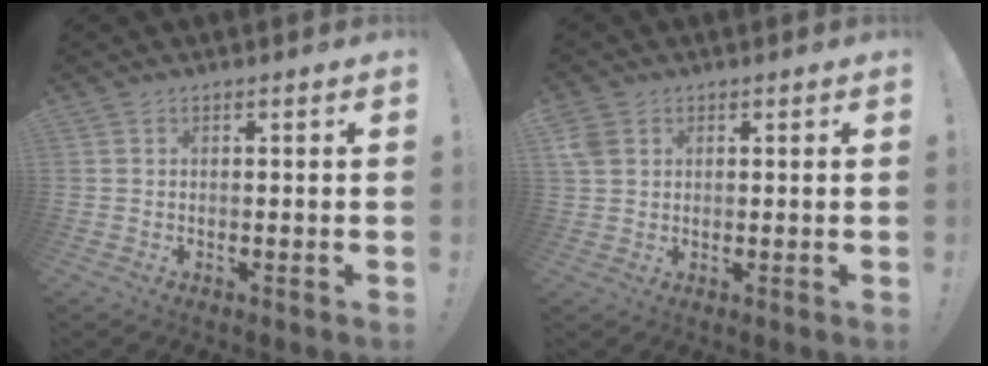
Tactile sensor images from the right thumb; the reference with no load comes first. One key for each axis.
{"total": 4.5, "fx": 2.1, "fy": 3.4, "fz": 2.0, "tx": -0.043, "ty": -0.001, "tz": 0.042}